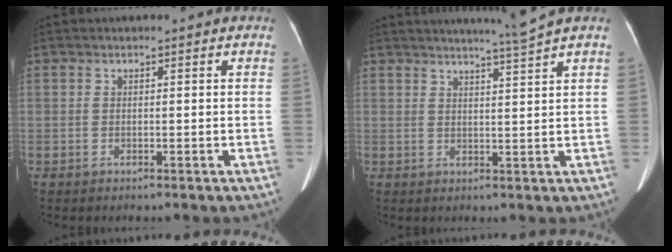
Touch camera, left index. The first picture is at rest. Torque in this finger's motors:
{"motor_torque": [0.09, -0.26, -0.07, 0.00]}